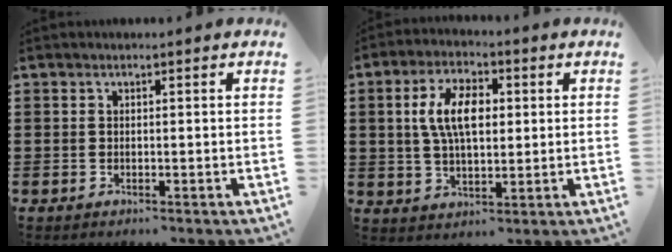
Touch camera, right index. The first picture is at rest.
{"total": 8.0, "force": [1.2, 4.1, 6.7], "torque": [-0.145, 0.012, 0.017]}